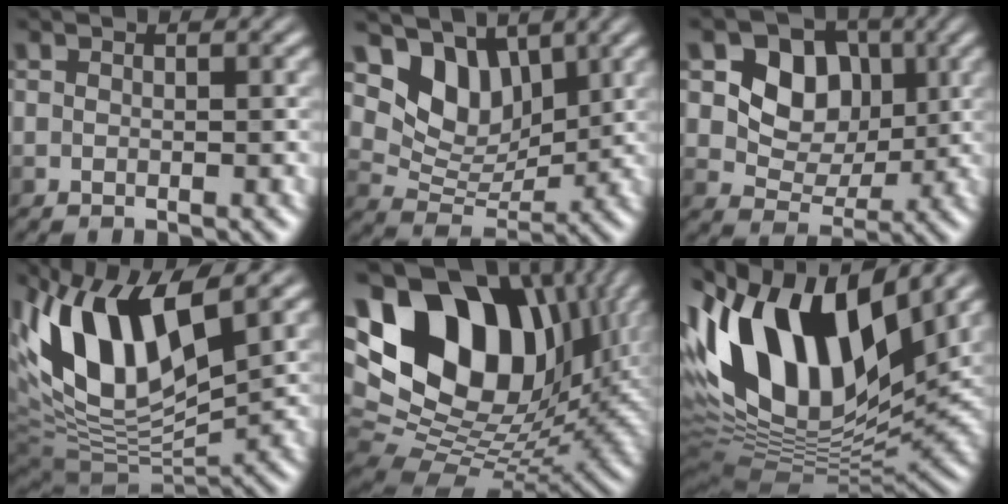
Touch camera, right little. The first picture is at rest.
{"total": 6.2, "force": [3.3, 4.0, 3.3], "torque": [-0.062, -0.007, 0.059]}
{"total": 5.8, "force": [0.9, 4.7, 3.2], "torque": [-0.048, -0.004, 0.004]}
{"total": 11.6, "force": [3.8, 4.9, 9.8], "torque": [-0.196, 0.019, 0.069]}
{"total": 17.3, "force": [5.9, 11.1, 11.8], "torque": [-0.229, 0.036, 0.106]}
{"total": 14.9, "force": [4.2, 7.7, 12.1], "torque": [-0.243, 0.021, 0.071]}